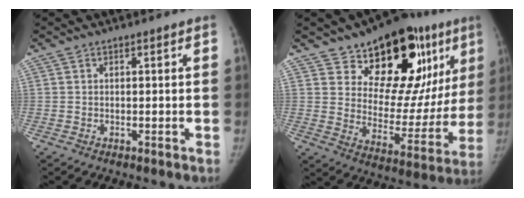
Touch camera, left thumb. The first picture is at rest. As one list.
[{"total": 24.5, "force": [13.4, 12.7, 16.1], "torque": [-0.171, -0.052, 0.204]}]